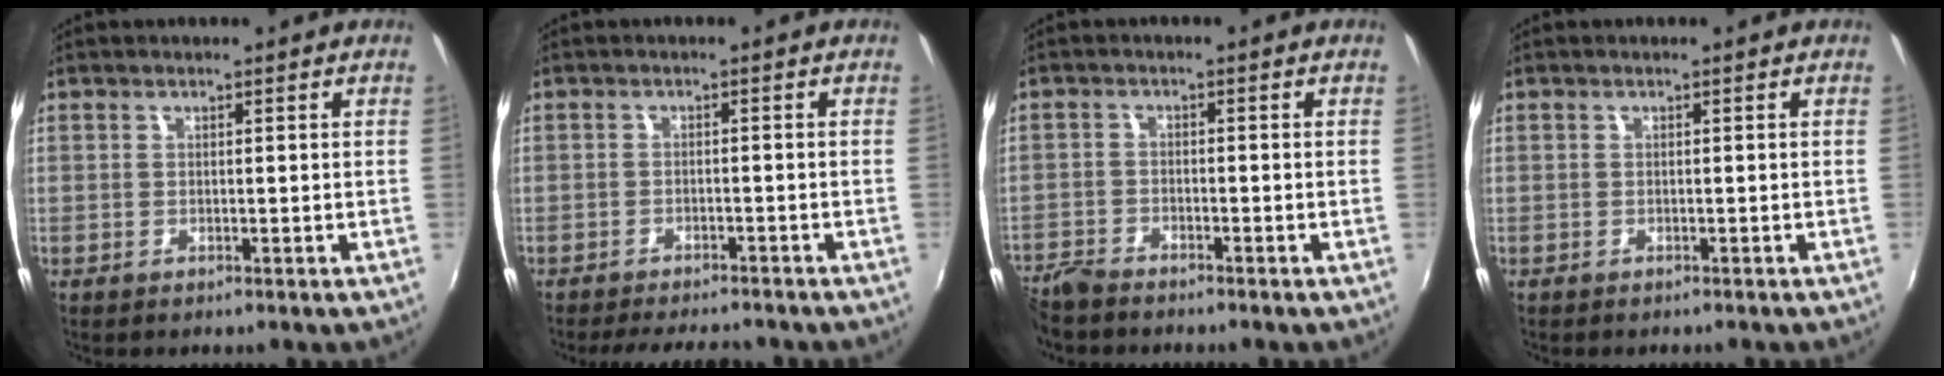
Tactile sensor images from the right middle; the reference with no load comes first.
{"total": 8.5, "force": [-7.6, 2.0, 3.3], "torque": [-0.081, -0.007, -0.110]}
{"total": 5.9, "force": [-5.6, 1.3, 1.6], "torque": [-0.049, -0.021, -0.112]}
{"total": 0.6, "force": [-0.6, 0.2, 0.1], "torque": [-0.003, -0.001, -0.008]}